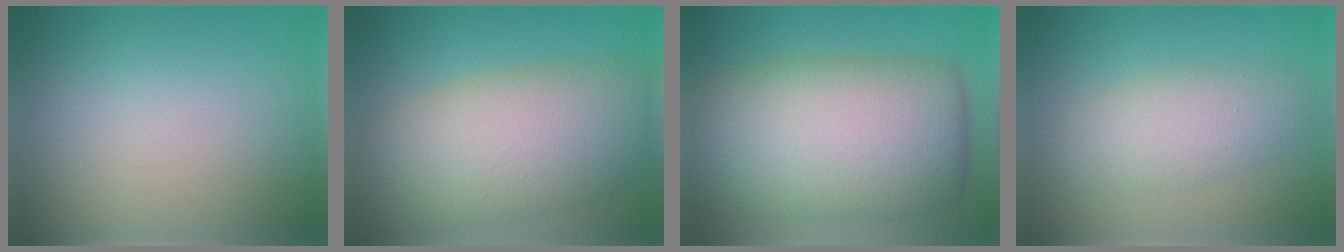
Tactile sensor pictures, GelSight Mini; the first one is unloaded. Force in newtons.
{"total": 10.0, "press": 9.9, "slide": 0.8}
{"total": 14.9, "press": 14.9, "slide": 0.5}
{"total": 4.0, "press": 4.0, "slide": 0.1}